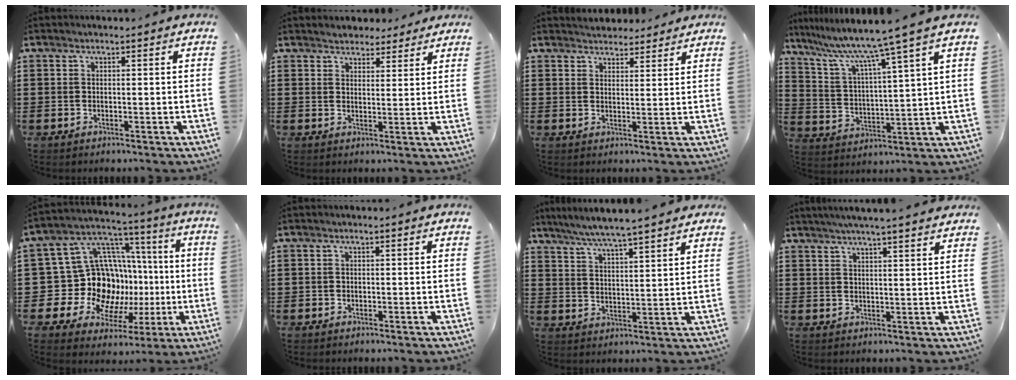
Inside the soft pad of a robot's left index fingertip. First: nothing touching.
{"total": 3.0, "force": [2.7, 1.2, -0.1], "torque": [-0.007, 0.003, 0.051]}
{"total": 3.0, "force": [2.8, 1.0, -0.1], "torque": [-0.009, -0.003, 0.054]}
{"total": 8.6, "force": [6.9, -0.9, 5.1], "torque": [-0.127, -0.047, 0.107]}
{"total": 16.9, "force": [-1.3, 15.2, 7.2], "torque": [-0.169, -0.034, 0.010]}
{"total": 0.6, "force": [-0.4, 0.5, 0.0], "torque": [-0.002, 0.002, -0.008]}
{"total": 5.5, "force": [5.1, -0.4, 2.2], "torque": [-0.060, -0.021, 0.089]}
{"total": 3.6, "force": [3.3, -0.6, 1.2], "torque": [-0.034, -0.006, 0.058]}